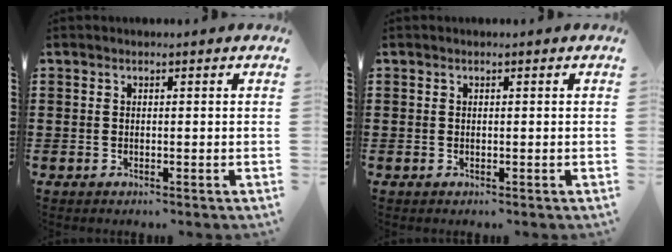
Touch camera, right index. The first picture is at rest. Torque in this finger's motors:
{"motor_torque": [-0.92, 1.22, 0.00, 0.00]}